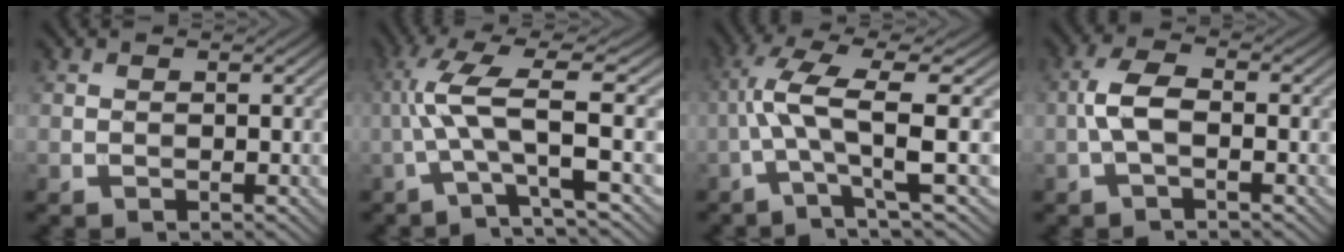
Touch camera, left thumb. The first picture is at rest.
{"total": 8.2, "force": [-0.9, 1.2, 8.1], "torque": [-0.157, 0.025, -0.032]}
{"total": 8.2, "force": [-0.8, 1.3, 8.1], "torque": [-0.148, 0.024, -0.032]}
{"total": 3.9, "force": [-0.9, 1.4, 3.5], "torque": [-0.080, 0.009, -0.026]}